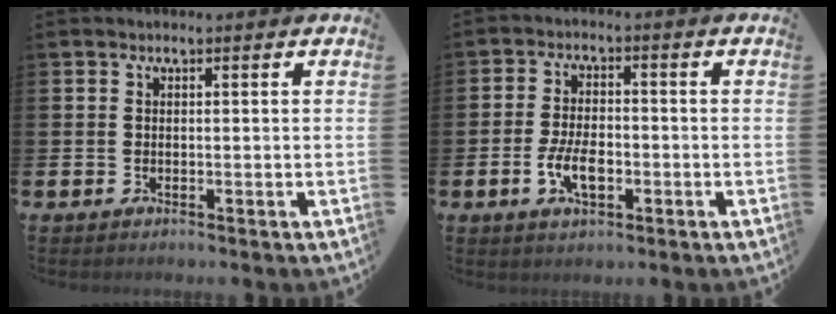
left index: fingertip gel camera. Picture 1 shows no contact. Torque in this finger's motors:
{"motor_torque": [1.13, 0.52, 0.30, 0.07]}